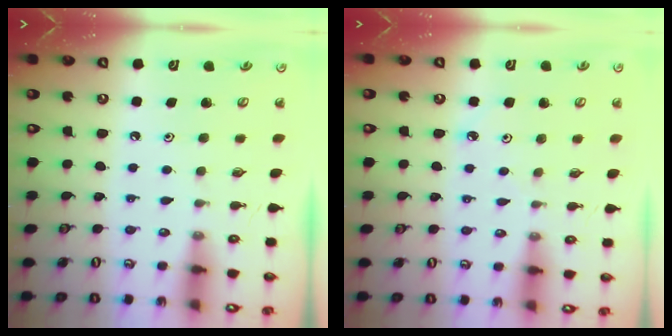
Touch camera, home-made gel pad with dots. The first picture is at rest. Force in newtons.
{"total": 2.9, "press": 2.9, "slide": 0.3}